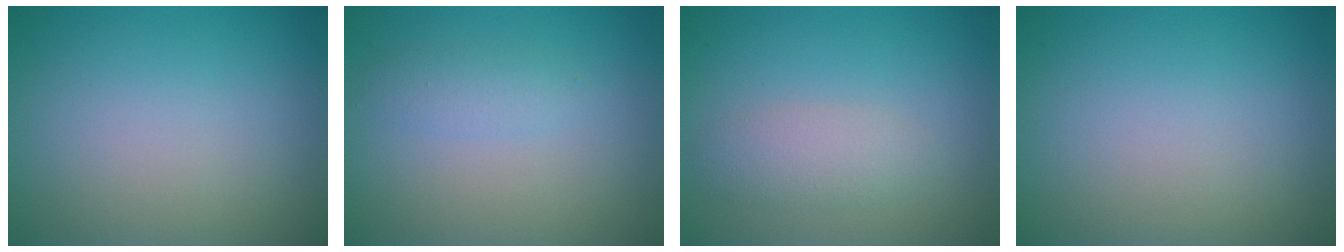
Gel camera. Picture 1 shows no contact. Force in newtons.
{"total": 1.5, "press": 1.5, "slide": 0.1}
{"total": 2.3, "press": 2.3, "slide": 0.1}
{"total": 0.0}